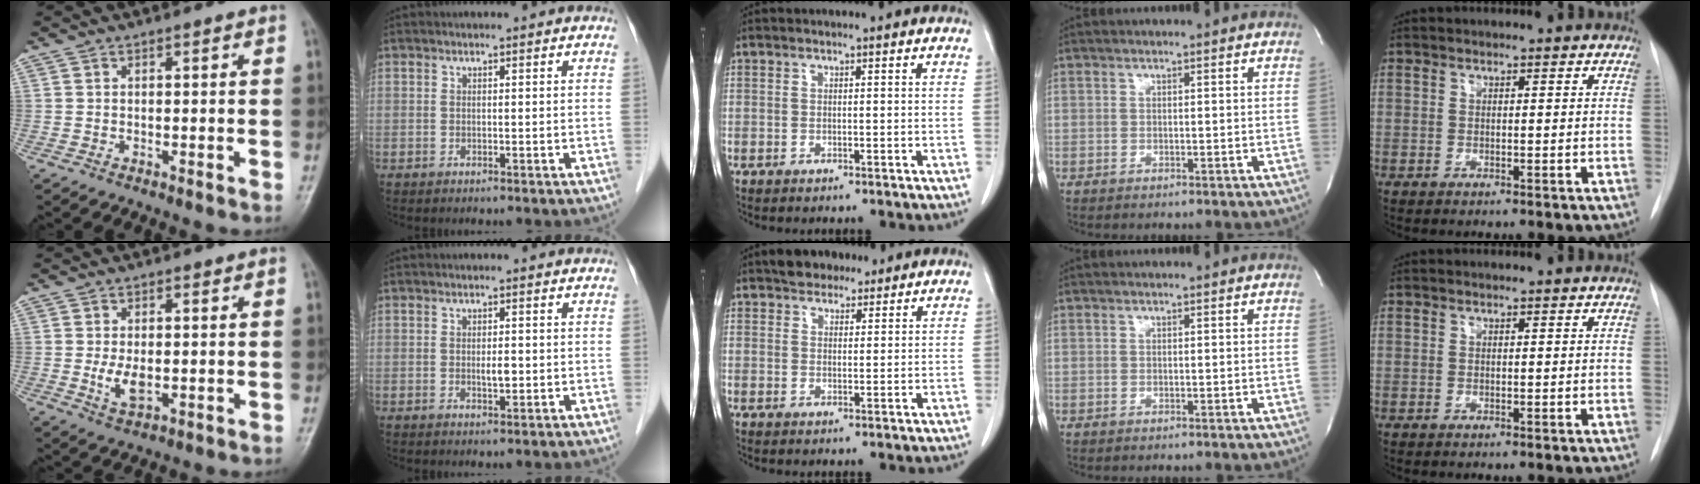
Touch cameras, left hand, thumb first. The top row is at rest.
{"thumb": {"total": 4.5, "force": [-0.4, 2.4, 3.7], "torque": [-0.070, -0.009, -0.003]}, "index": {"total": 1.6, "force": [-0.2, 0.6, 1.5], "torque": [-0.026, -0.002, -0.001]}, "middle": {"total": 4.6, "force": [3.6, 2.3, 1.5], "torque": [-0.026, 0.013, 0.062]}}